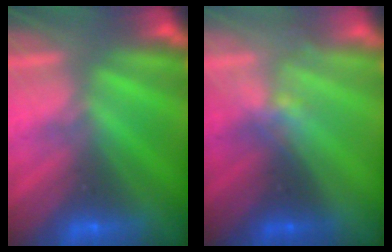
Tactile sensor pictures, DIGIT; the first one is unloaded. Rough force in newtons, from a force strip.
{"total": 1.7}